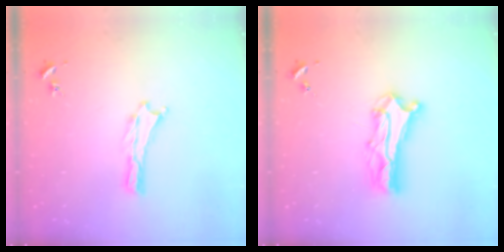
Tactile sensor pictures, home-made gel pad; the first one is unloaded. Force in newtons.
{"total": 8.3, "press": 8.3, "slide": 0.7}